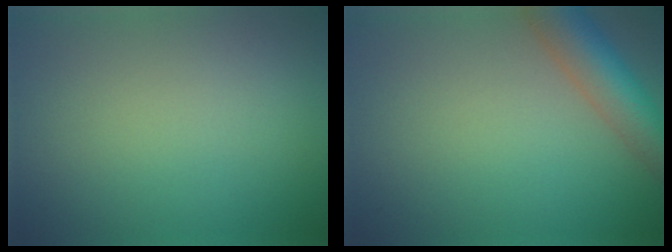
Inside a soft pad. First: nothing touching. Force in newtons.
{"total": 6.0, "press": 6.0, "slide": 0.4}